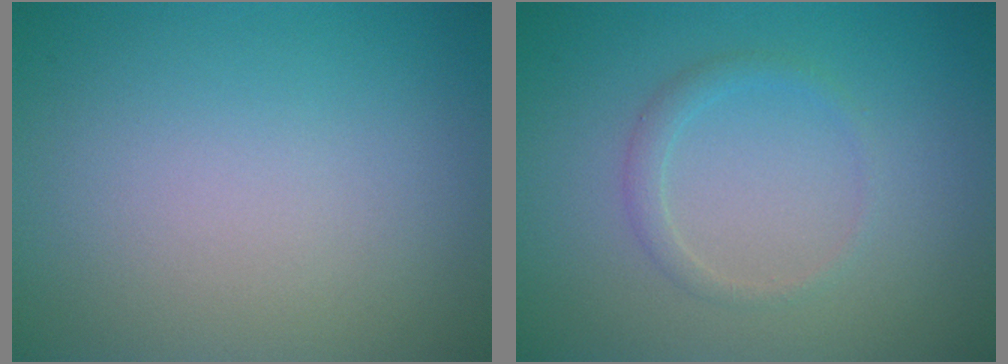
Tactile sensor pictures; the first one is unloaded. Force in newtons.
{"total": 1.3, "press": 1.3, "slide": 0.1}